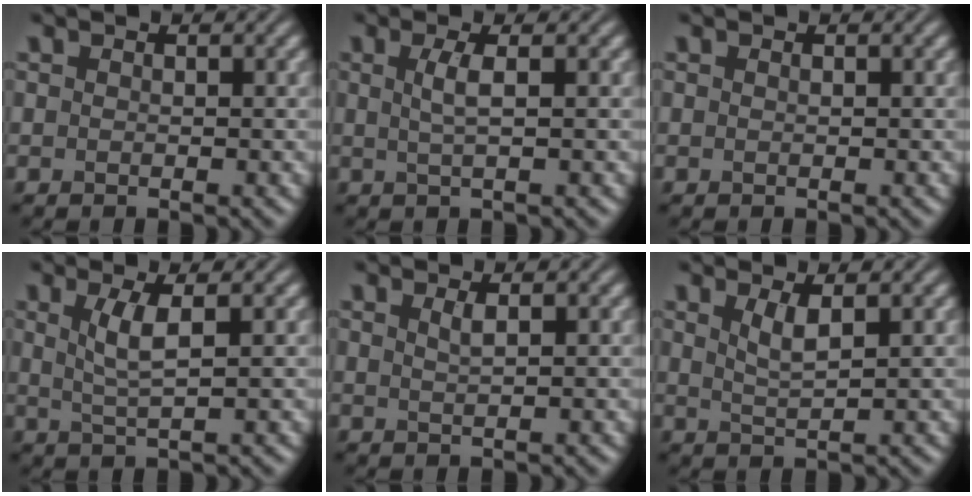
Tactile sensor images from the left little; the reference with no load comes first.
{"total": 2.1, "force": [0.4, 0.5, 2.0], "torque": [-0.039, 0.001, 0.006]}
{"total": 0.0}
{"total": 2.9, "force": [0.9, 0.6, 2.7], "torque": [-0.055, -0.003, 0.019]}
{"total": 1.2, "force": [0.6, 0.4, 1.0], "torque": [-0.013, 0.002, 0.008]}
{"total": 2.1, "force": [1.0, 0.5, 1.7], "torque": [-0.035, -0.004, 0.021]}